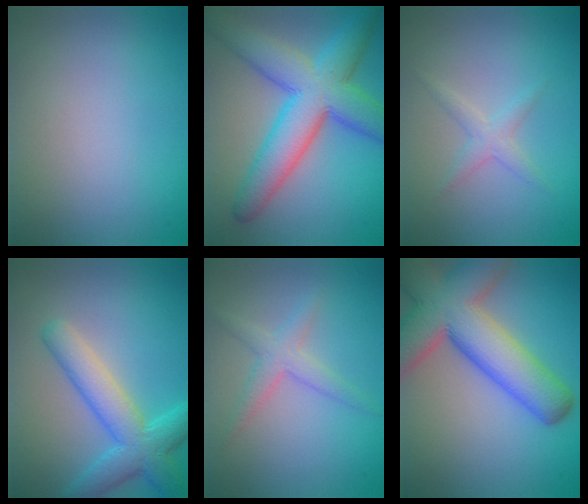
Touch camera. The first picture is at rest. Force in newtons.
{"total": 9.6, "press": 9.6, "slide": 0.2}
{"total": 1.6, "press": 1.6, "slide": 0.0}
{"total": 5.7, "press": 5.6, "slide": 0.2}
{"total": 2.4, "press": 2.4, "slide": 0.0}
{"total": 11.5, "press": 11.5, "slide": 0.7}